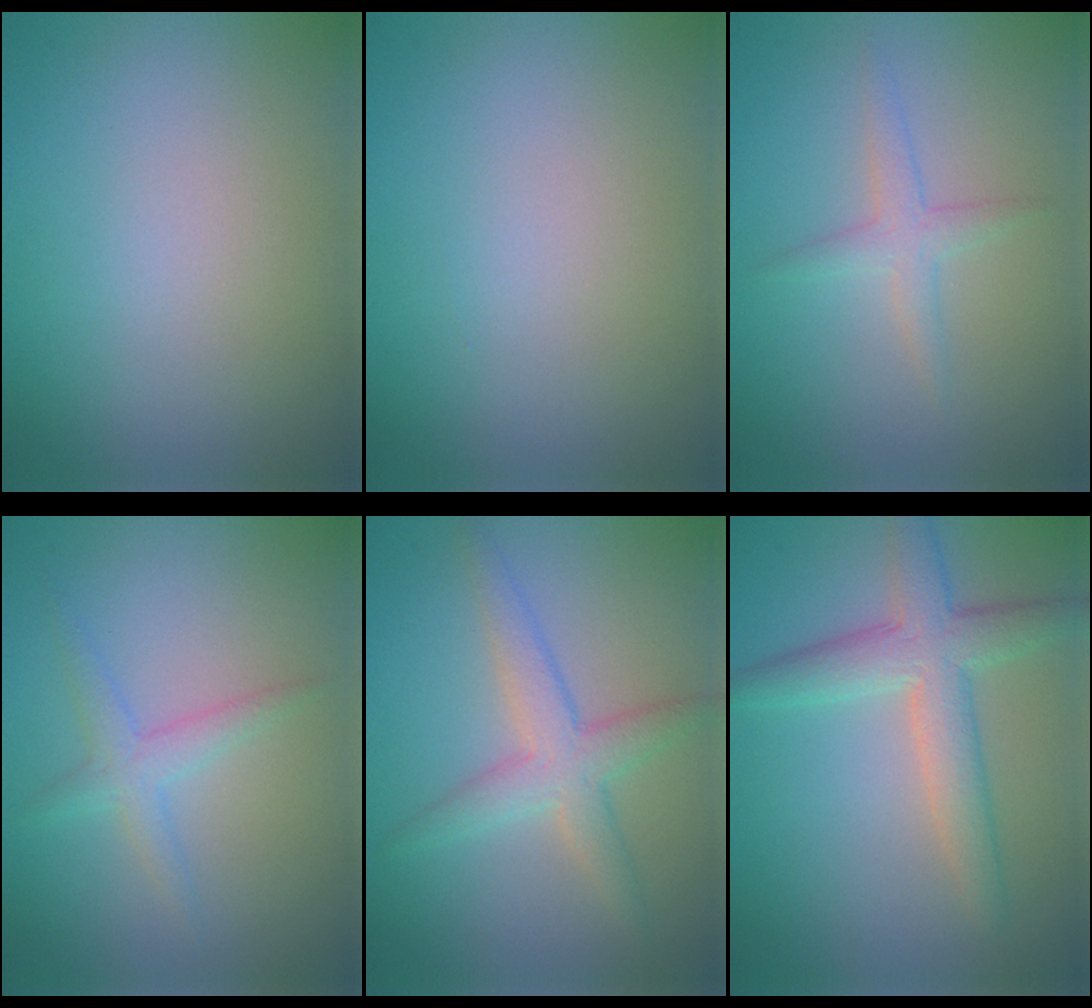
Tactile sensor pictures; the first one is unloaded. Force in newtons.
{"total": 0.0}
{"total": 1.8, "press": 1.8, "slide": 0.1}
{"total": 2.0, "press": 2.0, "slide": 0.1}
{"total": 3.5, "press": 3.5, "slide": 0.2}
{"total": 4.7, "press": 4.7, "slide": 0.4}